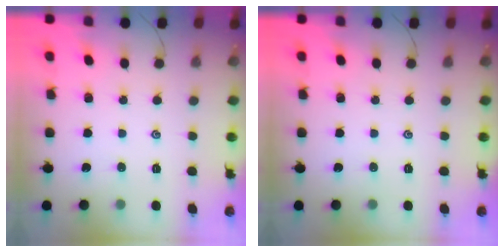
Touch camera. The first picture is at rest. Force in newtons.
{"total": 0.0}